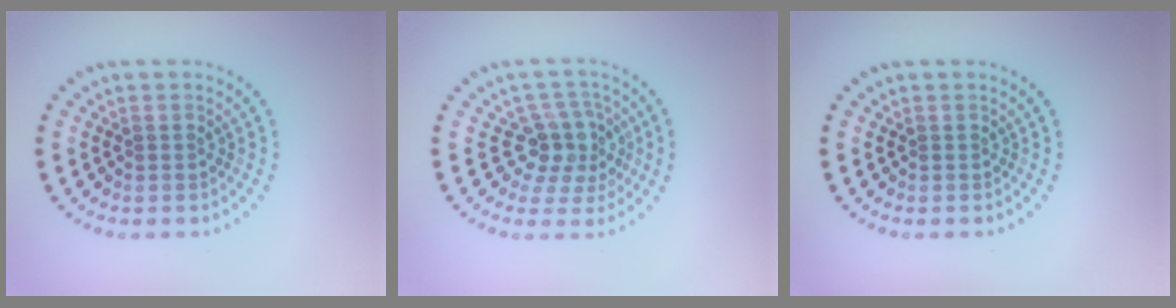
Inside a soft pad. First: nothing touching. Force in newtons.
{"total": 3.6, "press": 2.9, "slide": 2.2}
{"total": 0.0}